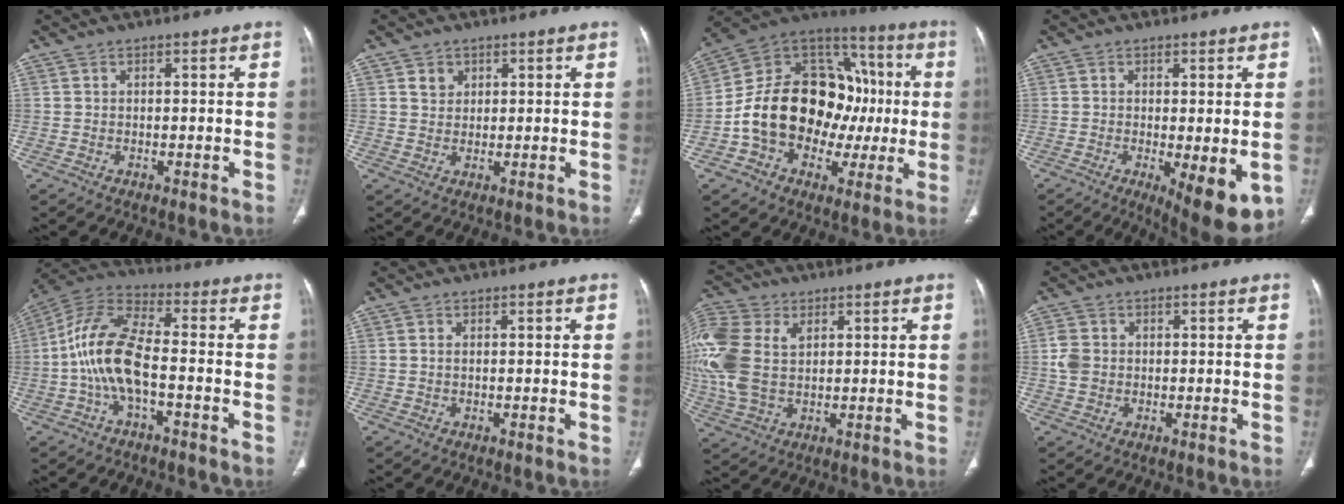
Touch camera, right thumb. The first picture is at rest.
{"total": 2.6, "force": [1.2, 2.2, 0.7], "torque": [-0.001, -0.008, 0.021]}
{"total": 24.8, "force": [-1.4, 18.0, 17.0], "torque": [-0.237, 0.053, -0.019]}
{"total": 9.9, "force": [-2.7, 3.2, 8.9], "torque": [-0.120, -0.023, -0.034]}
{"total": 12.4, "force": [-2.7, 5.0, 11.0], "torque": [-0.236, 0.041, -0.058]}
{"total": 0.6, "force": [0.1, 0.3, 0.5], "torque": [-0.016, 0.003, 0.003]}
{"total": 15.5, "force": [3.4, 10.3, 11.0], "torque": [-0.275, 0.008, 0.067]}
{"total": 3.1, "force": [0.0, 2.7, 1.6], "torque": [-0.031, 0.006, -0.003]}